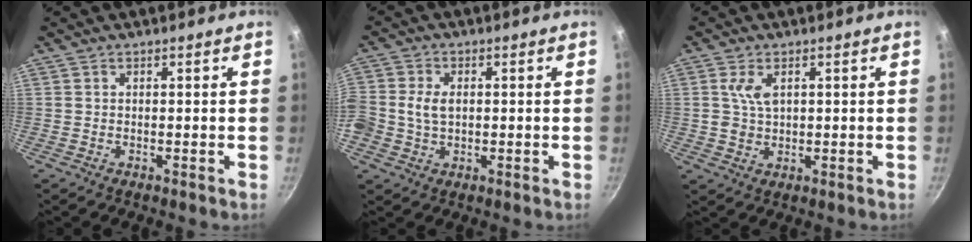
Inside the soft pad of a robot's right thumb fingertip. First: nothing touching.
{"total": 5.9, "force": [0.1, 4.5, 3.9], "torque": [-0.073, 0.011, -0.004]}
{"total": 4.3, "force": [1.2, 2.7, 3.0], "torque": [-0.055, -0.005, 0.025]}